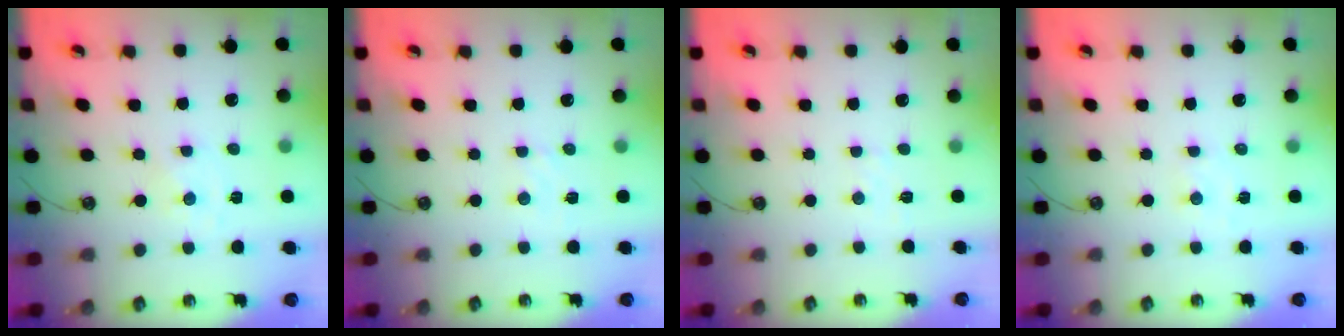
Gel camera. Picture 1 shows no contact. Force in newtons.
{"total": 1.5, "press": 1.4, "slide": 0.3}
{"total": 2.5, "press": 2.5, "slide": 0.4}
{"total": 3.4, "press": 3.4, "slide": 0.6}